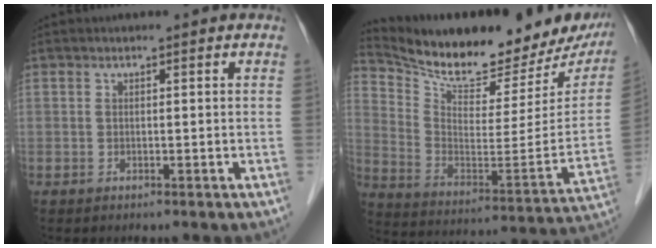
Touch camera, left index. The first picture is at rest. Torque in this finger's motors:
{"motor_torque": [-0.24, -0.52, 0.01, 0.01]}